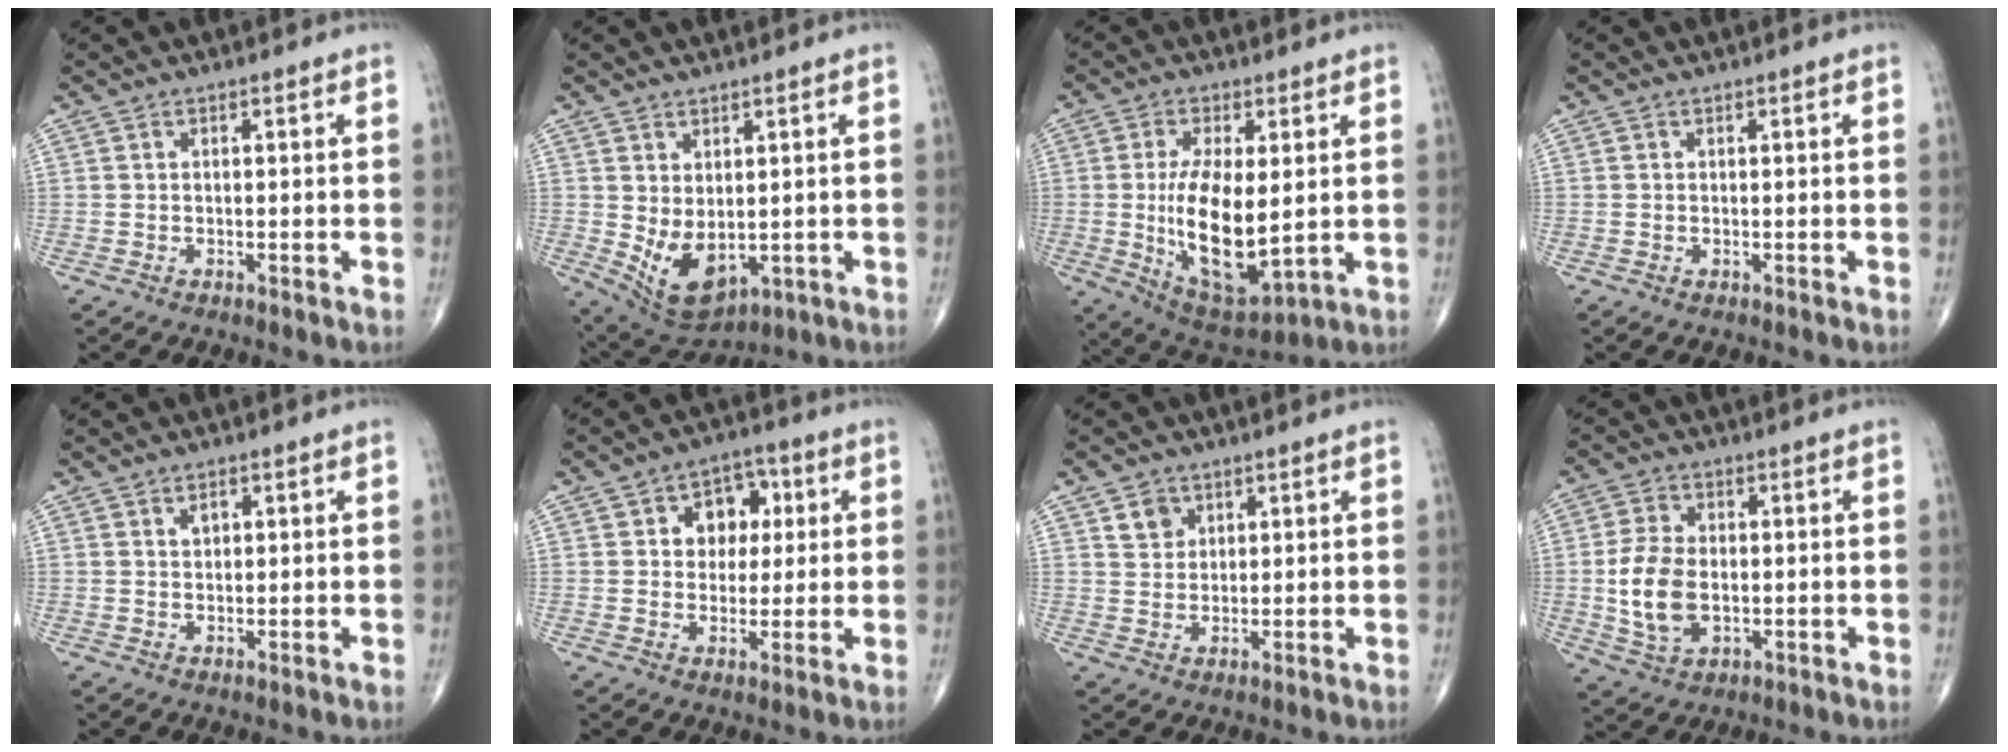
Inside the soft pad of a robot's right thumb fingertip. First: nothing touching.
{"total": 8.8, "force": [-0.4, 5.4, 7.0], "torque": [-0.108, -0.011, 0.021]}
{"total": 15.1, "force": [0.0, 6.3, 13.7], "torque": [-0.240, -0.024, 0.016]}
{"total": 0.0}
{"total": 1.2, "force": [0.5, 0.9, 0.5], "torque": [-0.001, -0.001, 0.006]}
{"total": 8.6, "force": [2.1, 6.6, 5.2], "torque": [-0.026, 0.006, 0.027]}
{"total": 3.7, "force": [2.0, 3.0, 1.1], "torque": [-0.002, -0.014, 0.037]}
{"total": 10.3, "force": [-0.8, 6.4, 8.0], "torque": [-0.153, 0.001, -0.011]}